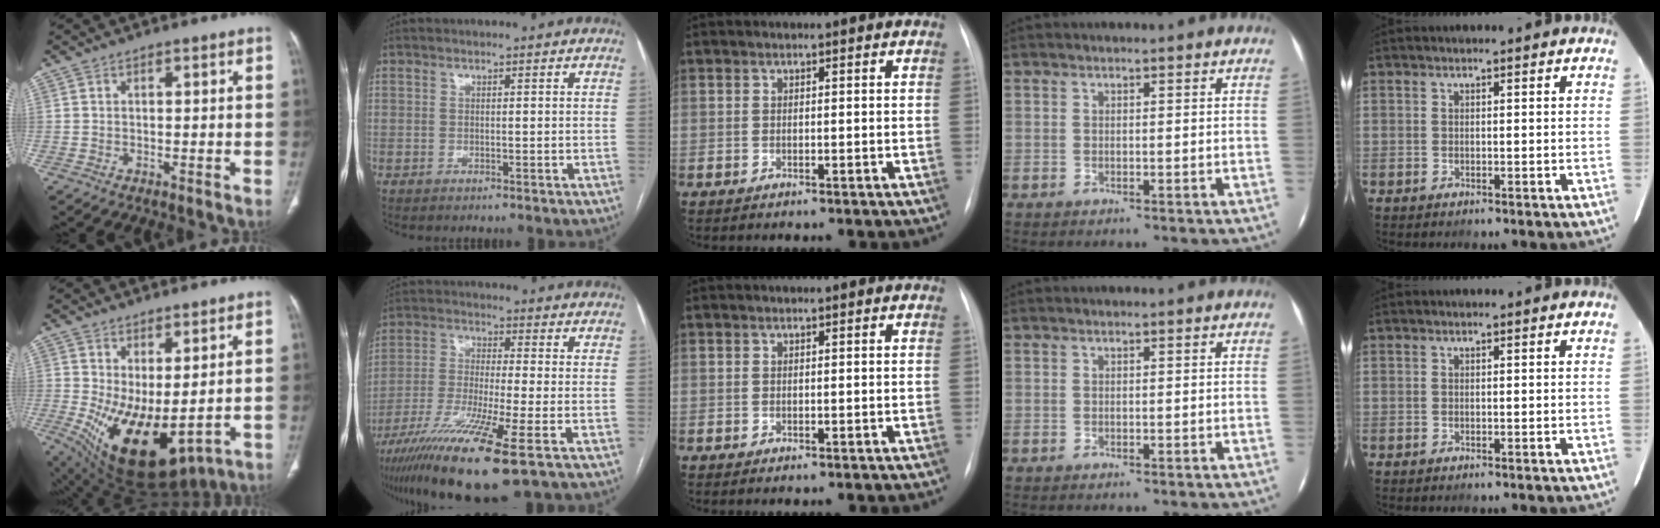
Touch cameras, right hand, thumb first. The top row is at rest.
{"thumb": {"total": 14.9, "force": [-0.8, 6.9, 13.2], "torque": [-0.224, -0.024, 0.021]}, "index": {"total": 14.8, "force": [-8.5, -0.1, 12.1], "torque": [-0.245, -0.041, -0.155]}}